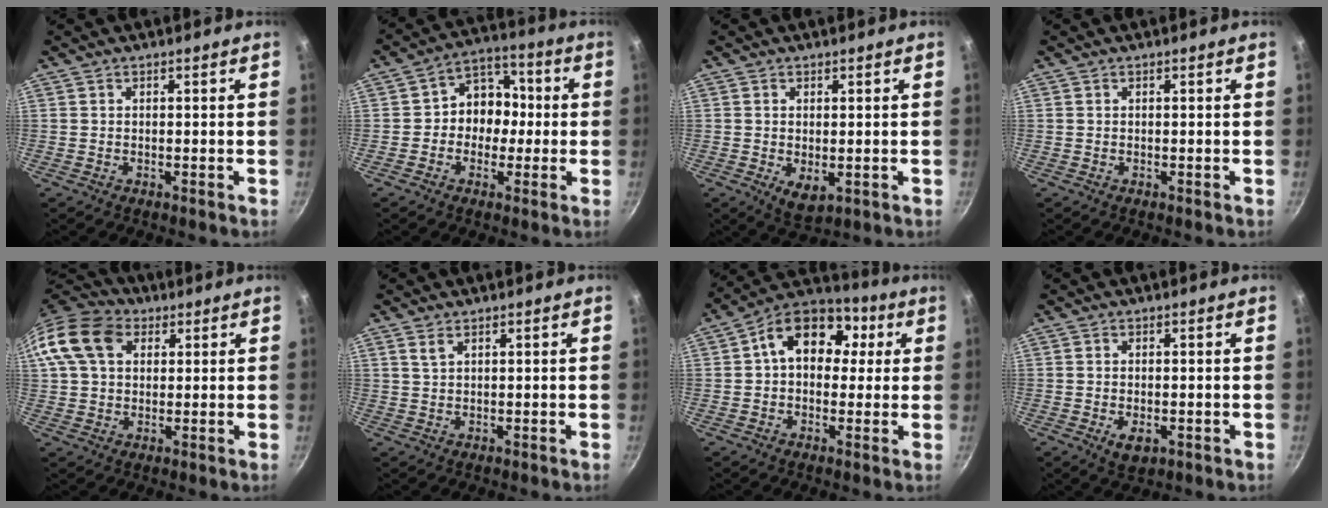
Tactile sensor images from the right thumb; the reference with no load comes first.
{"total": 9.1, "force": [-0.7, 7.8, 4.7], "torque": [-0.012, 0.029, -0.026]}
{"total": 4.6, "force": [-0.5, 2.5, 3.8], "torque": [-0.061, -0.017, -0.003]}
{"total": 0.0}
{"total": 14.1, "force": [4.4, 10.3, 8.5], "torque": [-0.154, 0.022, 0.066]}
{"total": 1.7, "force": [1.0, 0.8, 1.1], "torque": [-0.022, -0.003, 0.022]}
{"total": 14.4, "force": [3.1, 10.5, 9.4], "torque": [-0.108, 0.023, 0.028]}
{"total": 3.8, "force": [-1.1, 2.2, 2.9], "torque": [-0.047, -0.008, -0.012]}